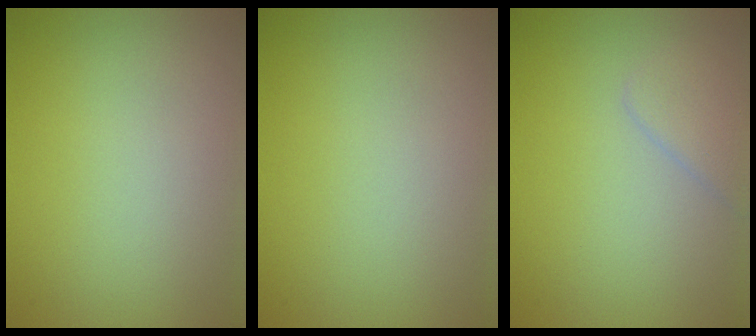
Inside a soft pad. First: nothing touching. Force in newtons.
{"total": 0.0}
{"total": 1.6, "press": 1.6, "slide": 0.1}